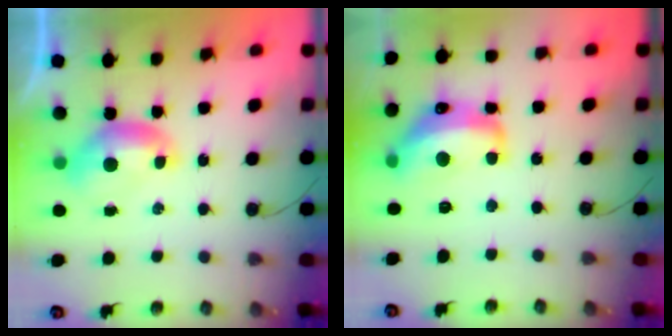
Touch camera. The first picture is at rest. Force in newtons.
{"total": 10.7, "press": 10.6, "slide": 1.5}